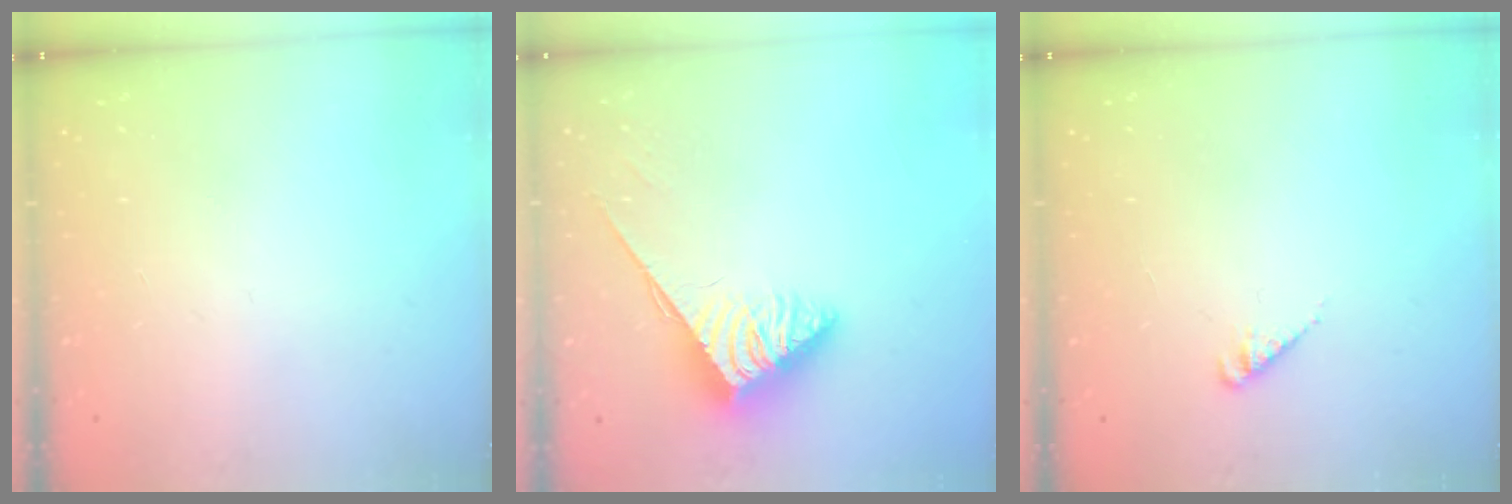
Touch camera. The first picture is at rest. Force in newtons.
{"total": 3.8, "press": 3.8, "slide": 0.6}
{"total": 2.0, "press": 1.9, "slide": 0.3}